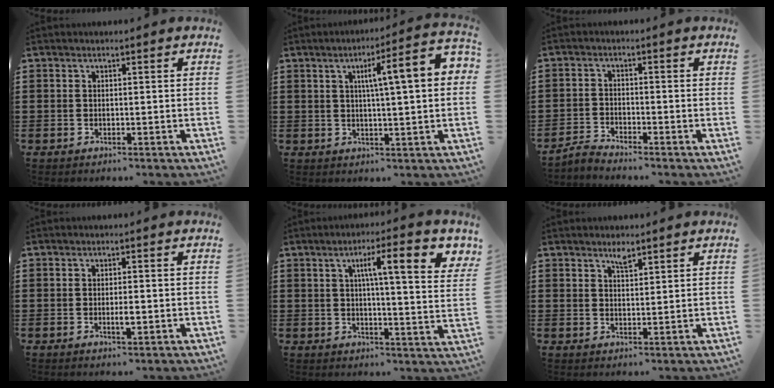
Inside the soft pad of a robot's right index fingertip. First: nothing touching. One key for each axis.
{"total": 8.7, "fx": 2.1, "fy": 1.1, "fz": 8.4, "tx": -0.139, "ty": -0.006, "tz": 0.023}
{"total": 2.1, "fx": -2.0, "fy": 0.0, "fz": 0.3, "tx": -0.016, "ty": 0.003, "tz": -0.043}
{"total": 2.2, "fx": -0.4, "fy": 0.5, "fz": 2.1, "tx": -0.036, "ty": -0.001, "tz": -0.007}
{"total": 10.1, "fx": 4.1, "fy": 1.9, "fz": 9.0, "tx": -0.158, "ty": 0.000, "tz": 0.061}
{"total": 2.2, "fx": 1.8, "fy": 0.6, "fz": 1.2, "tx": -0.019, "ty": -0.001, "tz": 0.030}